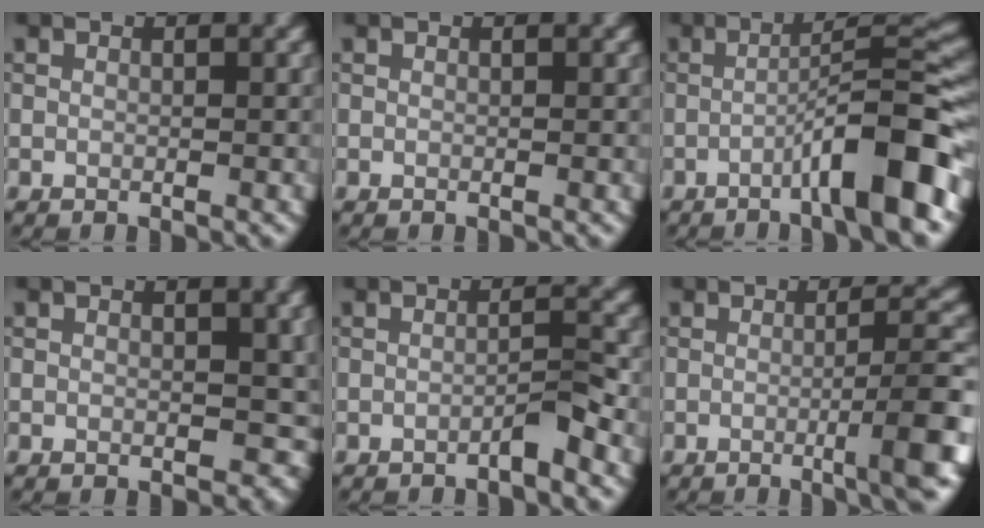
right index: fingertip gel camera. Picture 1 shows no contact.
{"total": 0.0}
{"total": 8.7, "force": [-3.6, 1.1, 7.8], "torque": [-0.105, 0.023, -0.066]}
{"total": 3.1, "force": [0.2, 2.0, 2.3], "torque": [-0.022, -0.002, 0.003]}
{"total": 1.8, "force": [-1.2, 0.0, 1.4], "torque": [-0.021, 0.009, -0.025]}
{"total": 5.8, "force": [-1.6, 0.8, 5.5], "torque": [-0.070, 0.011, -0.032]}